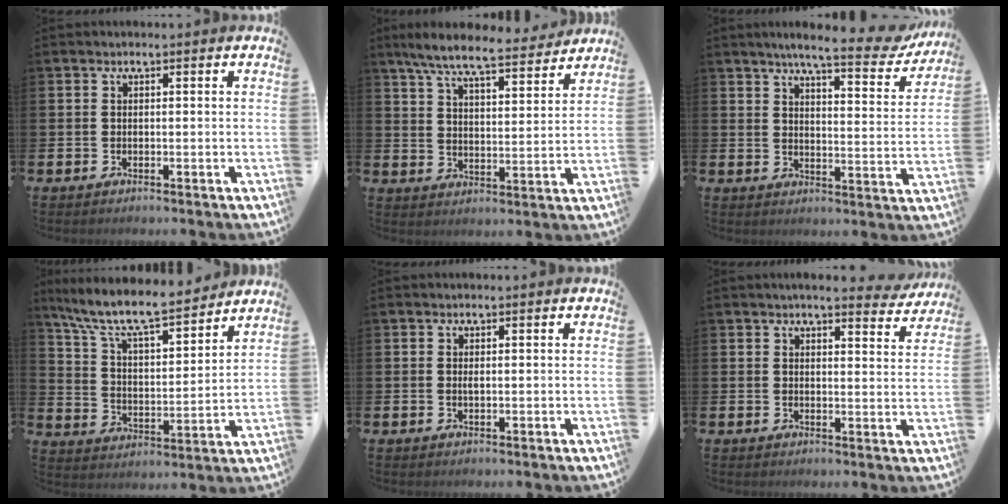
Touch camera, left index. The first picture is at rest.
{"total": 8.4, "force": [7.6, 1.2, 3.4], "torque": [-0.088, -0.042, 0.134]}
{"total": 7.2, "force": [6.2, 0.8, 3.4], "torque": [-0.060, -0.038, 0.099]}
{"total": 10.0, "force": [9.0, 1.8, 4.0], "torque": [-0.112, -0.060, 0.154]}
{"total": 0.5, "force": [0.1, 0.1, 0.5], "torque": [-0.012, 0.000, 0.003]}
{"total": 4.4, "force": [4.2, 0.4, 1.2], "torque": [-0.009, -0.026, 0.070]}